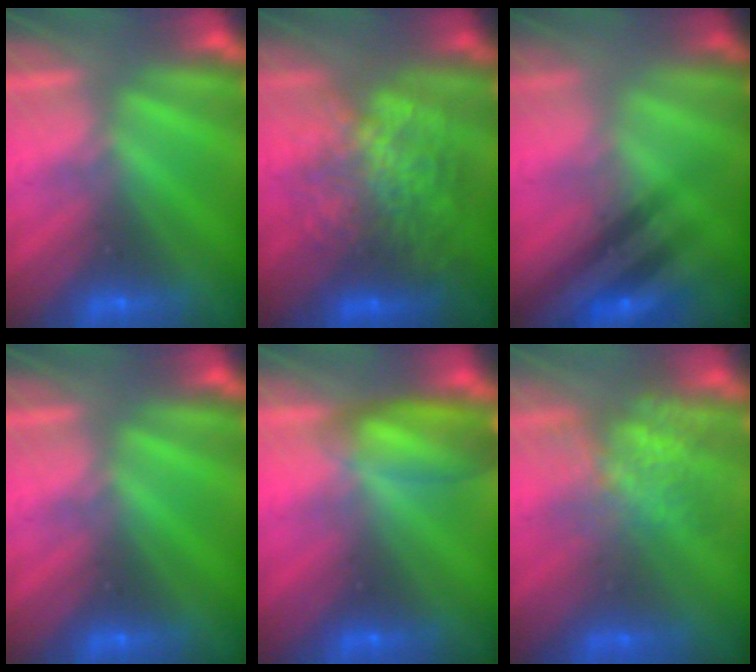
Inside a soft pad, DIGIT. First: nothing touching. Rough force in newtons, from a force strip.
{"total": 5.8}
{"total": 2.8}
{"total": 0.0}
{"total": 7.1}
{"total": 7.2}